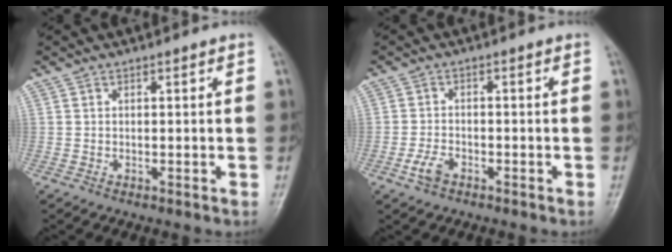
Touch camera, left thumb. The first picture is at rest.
{"total": 3.2, "force": [-1.9, 1.8, 1.9], "torque": [-0.042, 0.009, -0.035]}